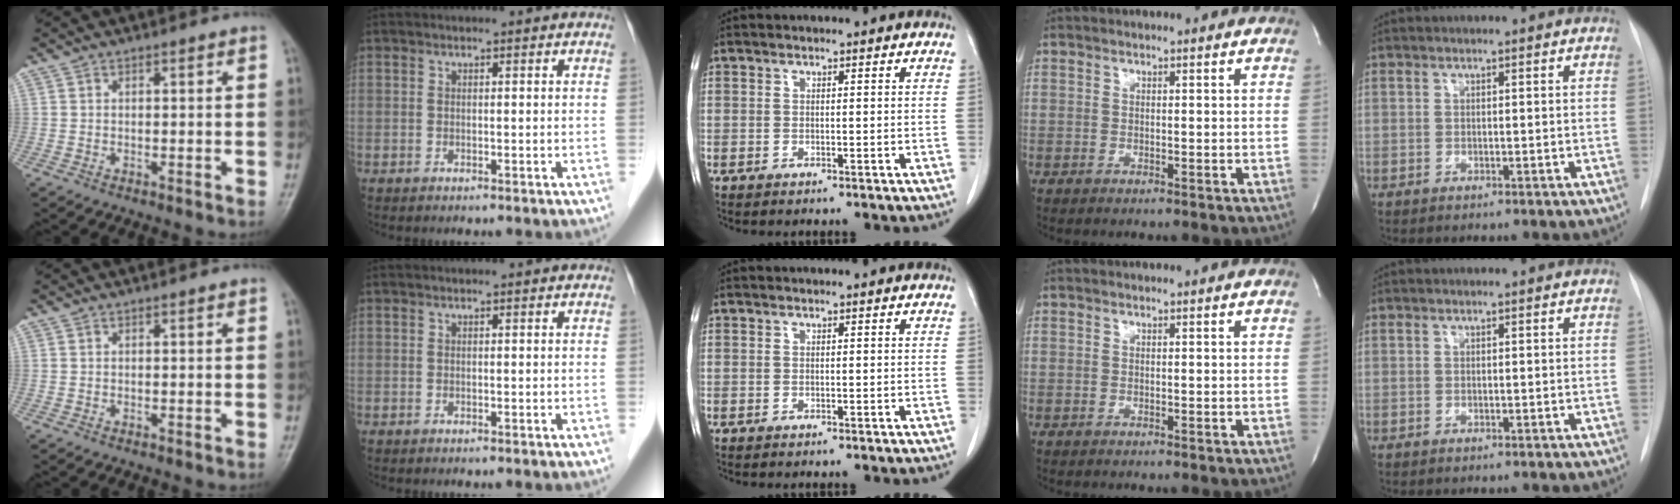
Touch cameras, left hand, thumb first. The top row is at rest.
{}